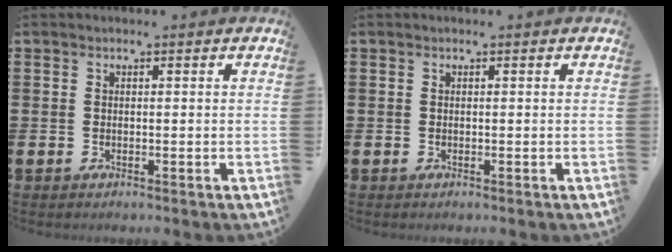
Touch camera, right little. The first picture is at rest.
{"total": 0.0}